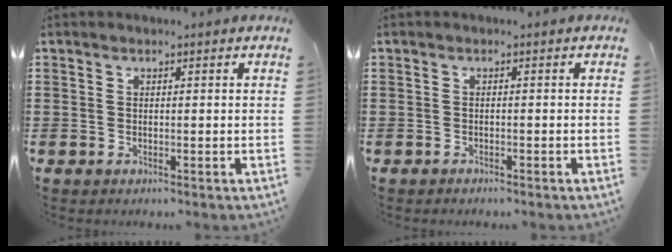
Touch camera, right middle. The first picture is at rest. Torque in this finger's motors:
{"motor_torque": [0.04, 0.95, -0.06, -0.02]}